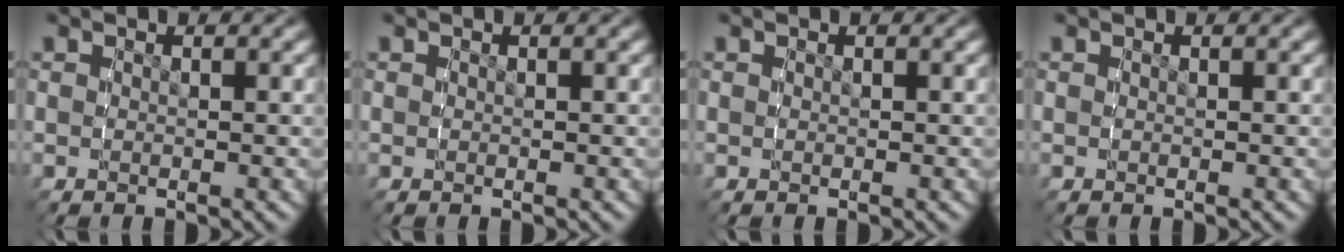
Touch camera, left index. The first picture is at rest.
{"total": 0.0}
{"total": 0.0}
{"total": 0.0}